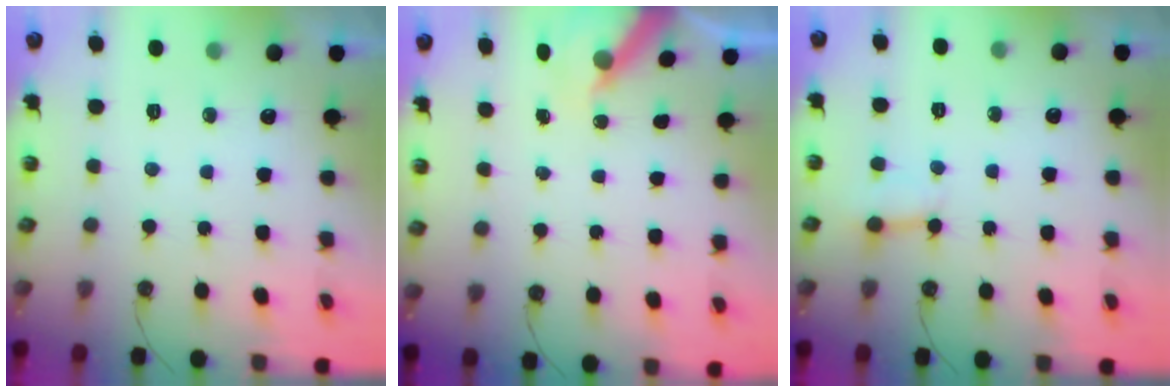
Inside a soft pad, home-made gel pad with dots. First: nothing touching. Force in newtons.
{"total": 6.4, "press": 6.4, "slide": 0.8}
{"total": 2.5, "press": 2.5, "slide": 0.2}